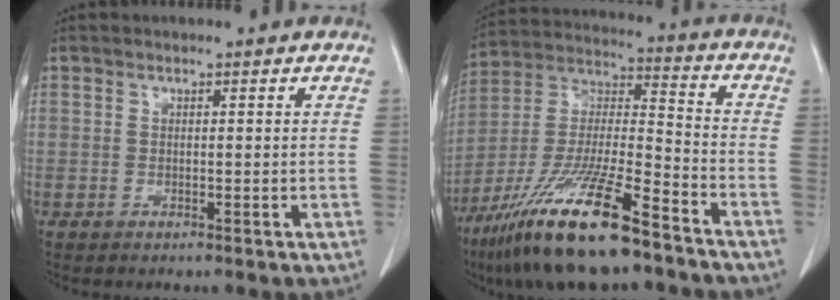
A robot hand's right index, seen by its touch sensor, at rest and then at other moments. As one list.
[{"total": 19.6, "force": [-13.2, 2.6, 14.3], "torque": [-0.301, -0.037, -0.243]}]